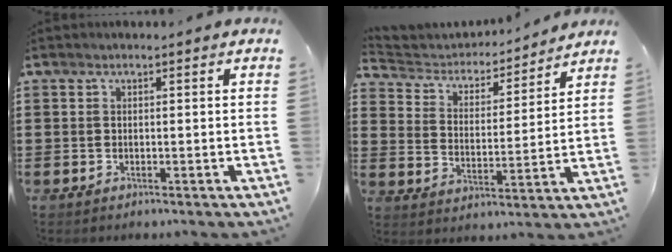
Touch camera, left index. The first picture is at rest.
{"total": 3.5, "force": [3.3, 1.2, 0.3], "torque": [-0.031, -0.026, 0.048]}